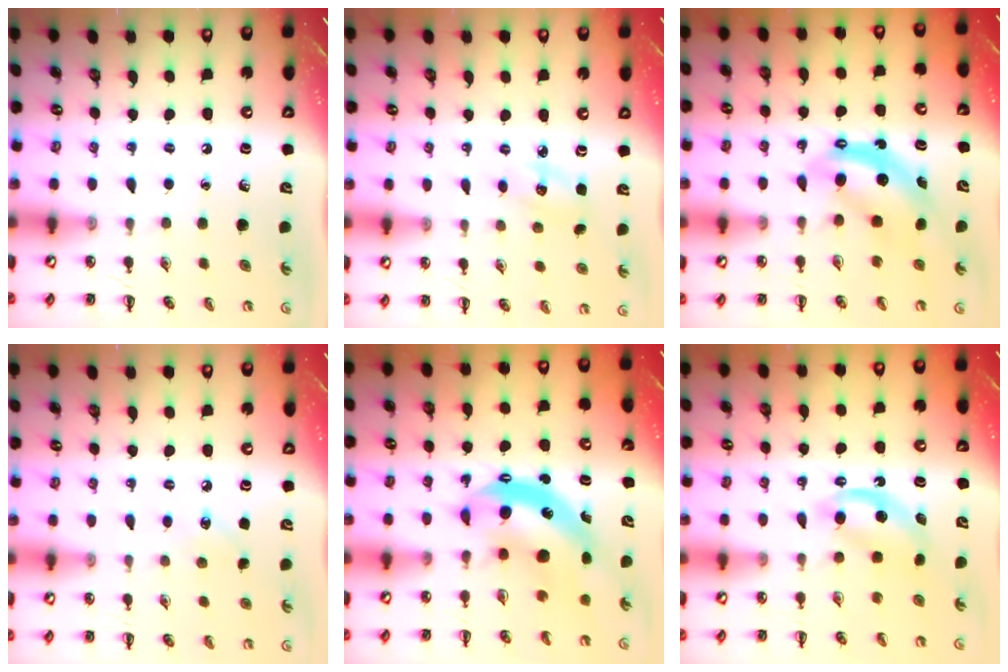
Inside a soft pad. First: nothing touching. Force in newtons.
{"total": 3.6, "press": 3.5, "slide": 0.9}
{"total": 6.2, "press": 6.1, "slide": 0.8}
{"total": 5.6, "press": 5.4, "slide": 1.6}
{"total": 7.2, "press": 7.0, "slide": 1.6}
{"total": 5.4, "press": 5.3, "slide": 0.7}